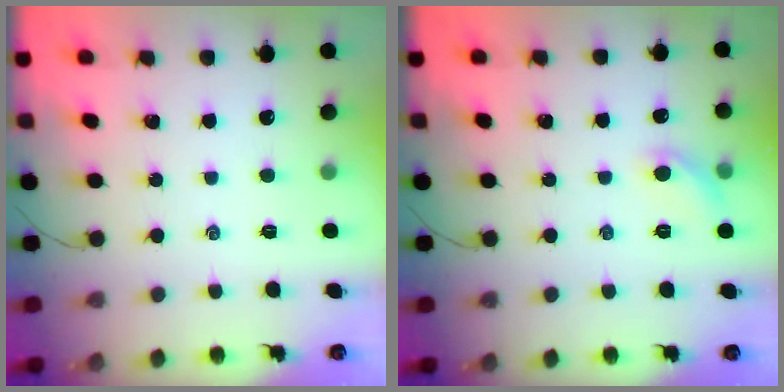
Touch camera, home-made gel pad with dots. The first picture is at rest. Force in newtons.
{"total": 6.3, "press": 6.2, "slide": 1.2}